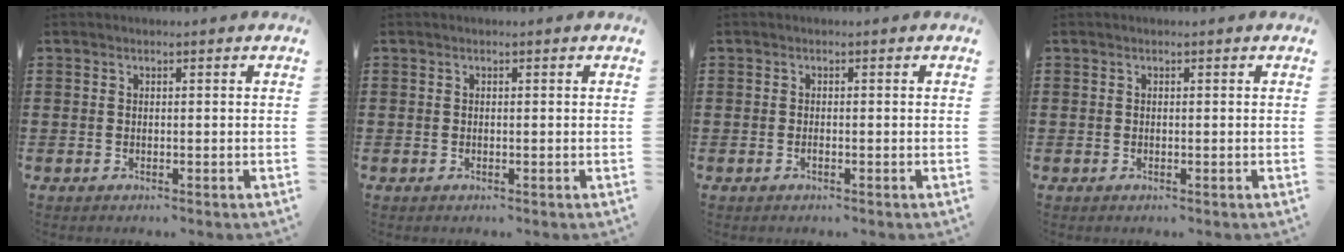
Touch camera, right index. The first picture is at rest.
{"total": 0.0}
{"total": 0.6, "force": [-0.3, 0.1, 0.5], "torque": [-0.010, -0.003, -0.005]}
{"total": 0.0}